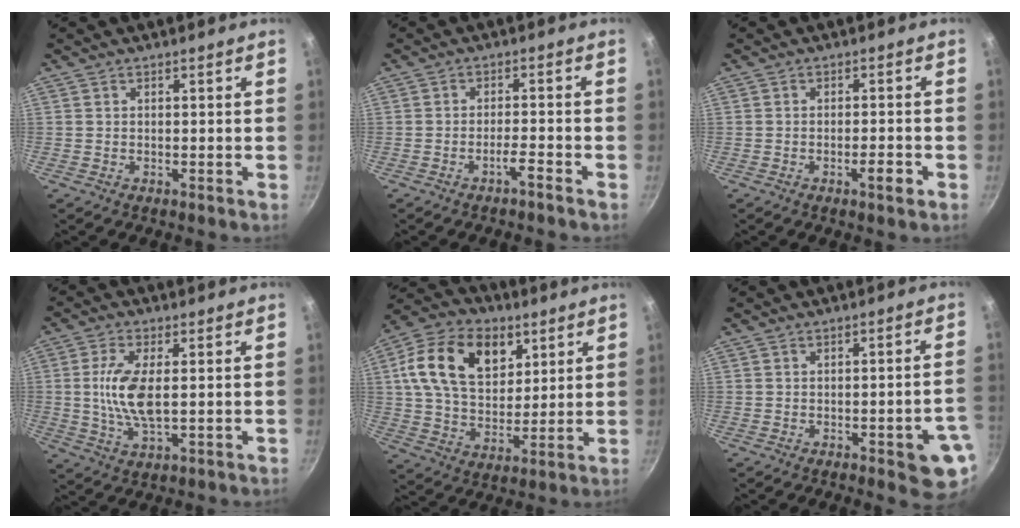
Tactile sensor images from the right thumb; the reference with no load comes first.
{"total": 2.7, "force": [-2.0, 0.1, 1.8], "torque": [-0.039, 0.019, -0.031]}
{"total": 3.3, "force": [-1.5, 0.7, 2.8], "torque": [-0.038, 0.013, -0.023]}
{"total": 9.1, "force": [0.5, 3.6, 8.4], "torque": [-0.172, -0.003, 0.010]}
{"total": 18.9, "force": [6.9, 12.6, 12.2], "torque": [-0.191, -0.011, 0.110]}
{"total": 8.8, "force": [-2.9, 2.5, 7.9], "torque": [-0.072, 0.018, -0.029]}